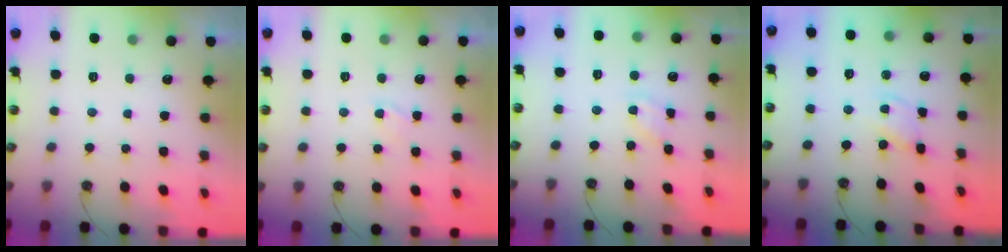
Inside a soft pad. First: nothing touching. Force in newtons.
{"total": 1.5, "press": 1.5, "slide": 0.3}
{"total": 2.7, "press": 2.6, "slide": 0.4}
{"total": 2.7, "press": 2.7, "slide": 0.2}